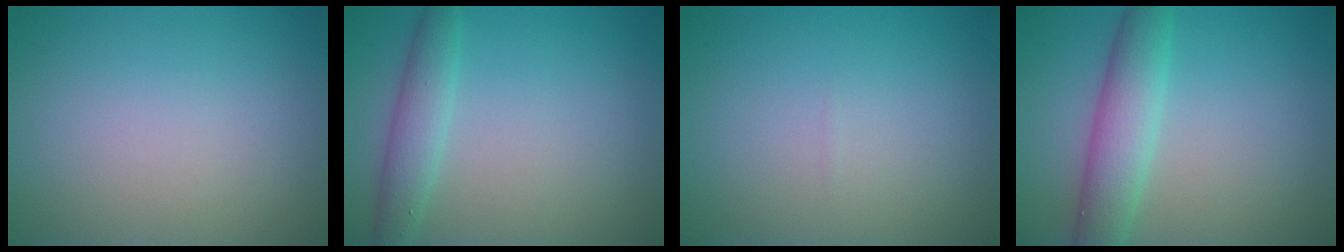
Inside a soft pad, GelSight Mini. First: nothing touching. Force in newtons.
{"total": 2.8, "press": 2.8, "slide": 0.1}
{"total": 0.0}
{"total": 4.5, "press": 4.5, "slide": 0.0}